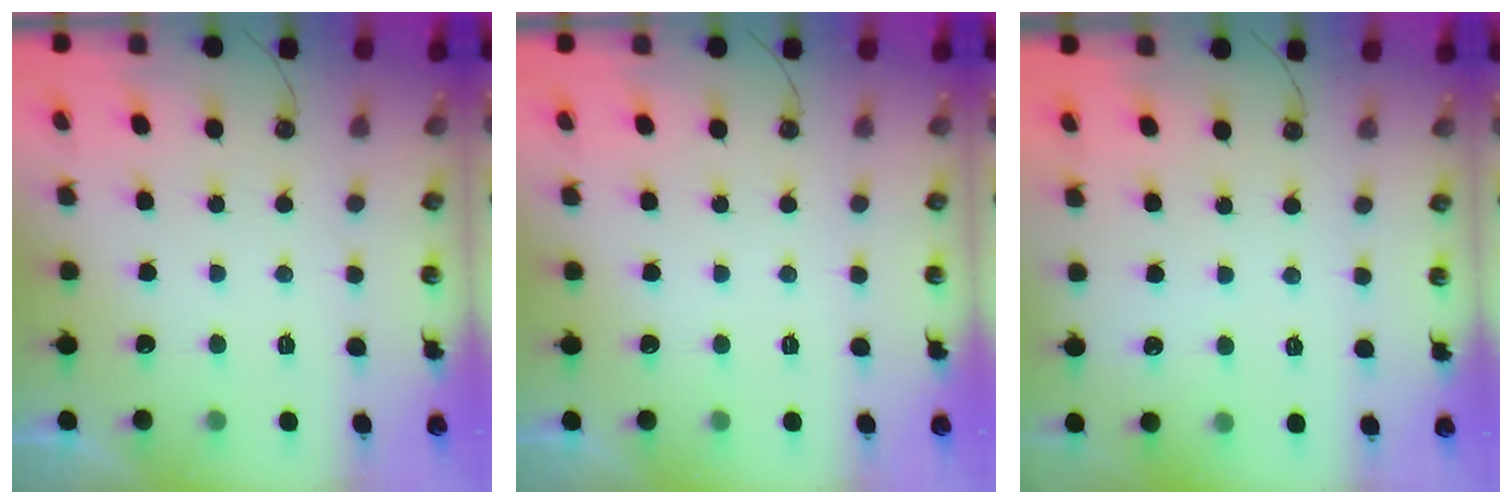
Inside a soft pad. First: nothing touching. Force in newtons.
{"total": 0.0}
{"total": 2.5, "press": 2.5, "slide": 0.3}